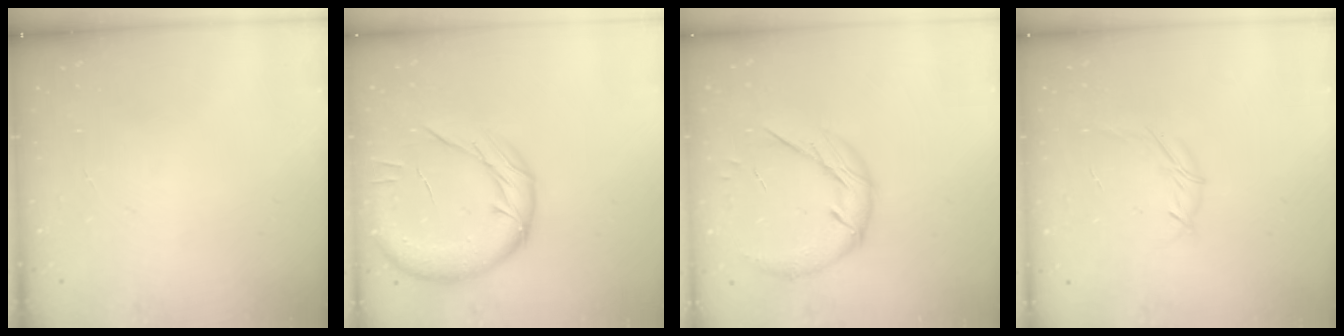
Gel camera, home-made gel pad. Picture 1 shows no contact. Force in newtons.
{"total": 15.2, "press": 15.1, "slide": 1.7}
{"total": 13.0, "press": 12.9, "slide": 1.2}
{"total": 3.9, "press": 3.8, "slide": 0.8}